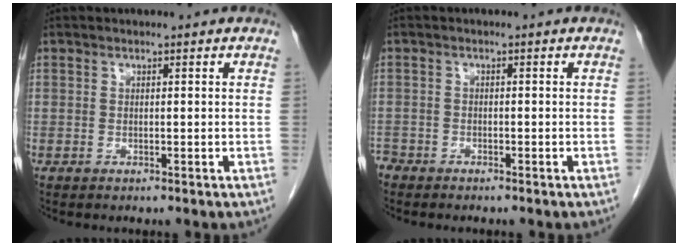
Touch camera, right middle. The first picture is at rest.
{"total": 2.3, "force": [-2.1, 0.8, 0.3], "torque": [-0.005, -0.003, -0.036]}